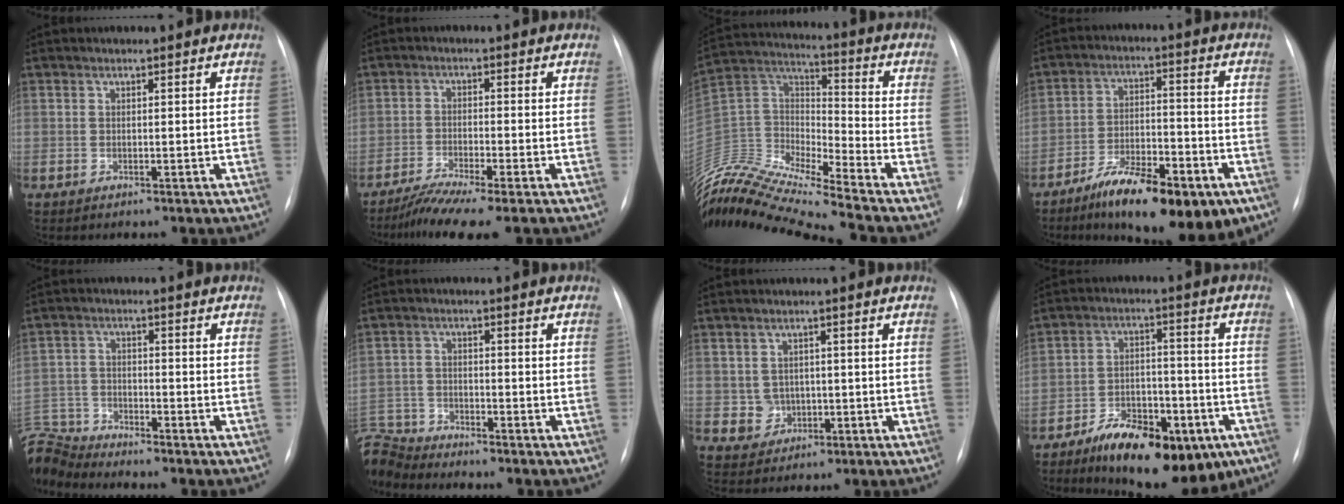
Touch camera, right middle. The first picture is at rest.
{"total": 6.2, "force": [-5.0, -0.7, 3.7], "torque": [-0.068, -0.021, -0.090]}
{"total": 20.4, "force": [-19.2, -0.6, 6.7], "torque": [-0.135, 0.033, -0.346]}
{"total": 16.4, "force": [-10.1, 5.2, 11.8], "torque": [-0.160, 0.007, -0.154]}
{"total": 9.1, "force": [-9.1, 0.8, 0.6], "torque": [-0.026, 0.012, -0.179]}
{"total": 8.1, "force": [-8.0, 1.1, 0.2], "torque": [-0.015, 0.007, -0.158]}
{"total": 3.5, "force": [-0.4, 3.4, 0.5], "torque": [-0.003, 0.011, 0.003]}
{"total": 16.7, "force": [-10.1, 7.2, 11.1], "torque": [-0.148, 0.018, -0.147]}